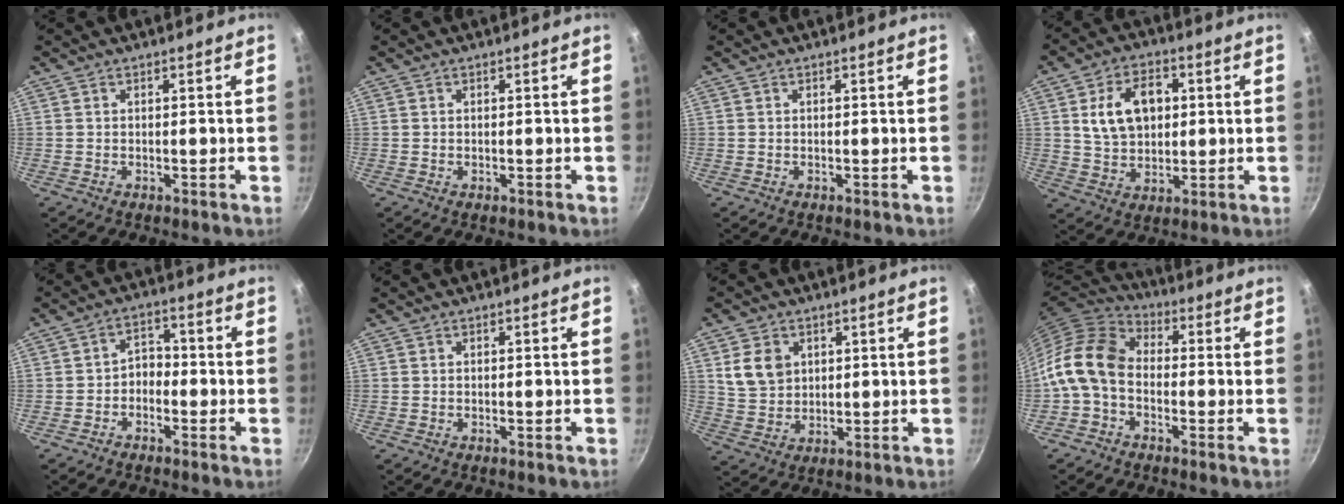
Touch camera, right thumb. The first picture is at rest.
{"total": 0.0}
{"total": 0.0}
{"total": 12.0, "force": [2.4, 8.3, 8.3], "torque": [-0.113, 0.002, 0.042]}
{"total": 3.8, "force": [-1.6, 2.7, 2.1], "torque": [-0.012, 0.027, -0.034]}
{"total": 0.0}
{"total": 7.4, "force": [2.4, 5.8, 3.9], "torque": [-0.053, -0.009, 0.053]}
{"total": 11.7, "force": [-2.0, 8.3, 8.0], "torque": [-0.143, 0.040, -0.063]}